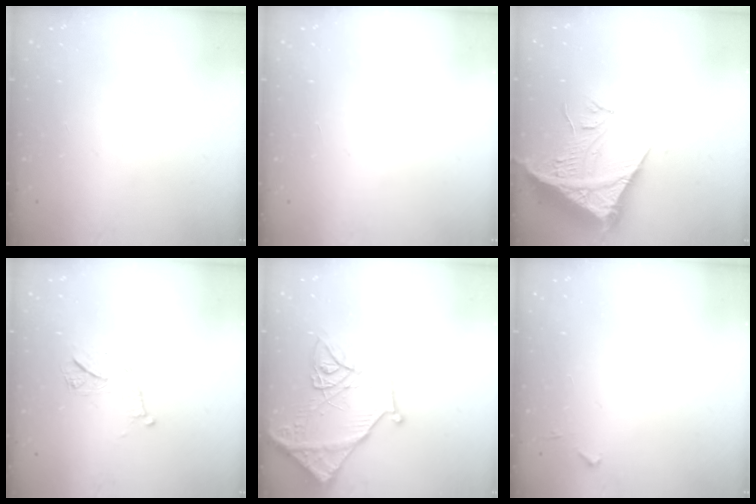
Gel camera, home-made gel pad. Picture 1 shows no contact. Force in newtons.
{"total": 1.7, "press": 1.7, "slide": 0.1}
{"total": 10.3, "press": 10.3, "slide": 1.2}
{"total": 10.1, "press": 10.1, "slide": 0.5}
{"total": 17.7, "press": 17.6, "slide": 1.7}
{"total": 3.7, "press": 3.7, "slide": 0.6}